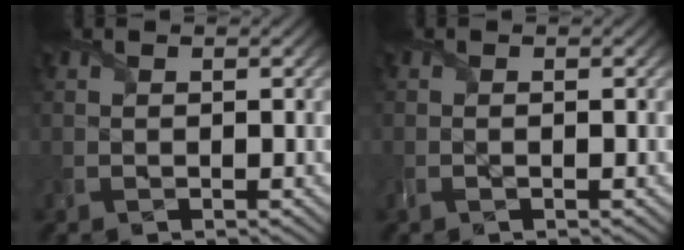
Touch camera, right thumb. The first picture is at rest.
{"total": 0.0}